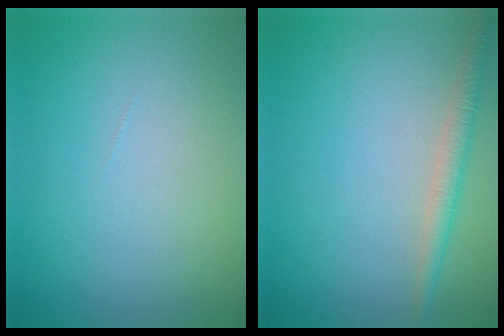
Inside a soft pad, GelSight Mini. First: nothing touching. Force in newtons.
{"total": 2.1, "press": 2.1, "slide": 0.0}